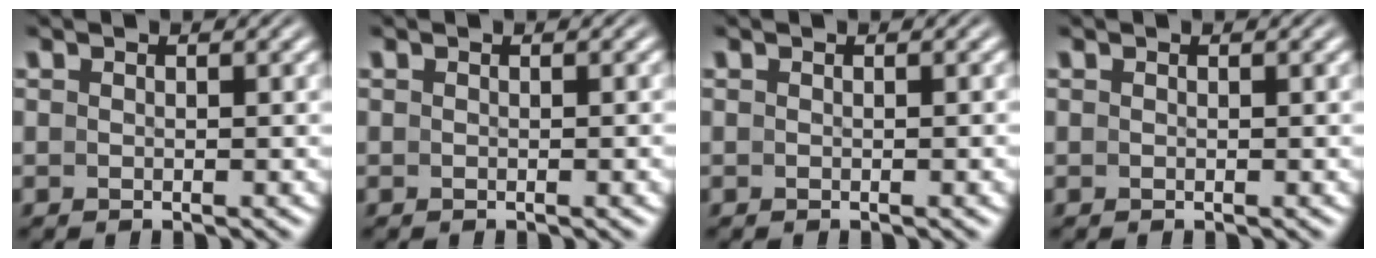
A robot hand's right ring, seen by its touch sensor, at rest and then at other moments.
{"total": 0.0}
{"total": 0.0}
{"total": 0.0}